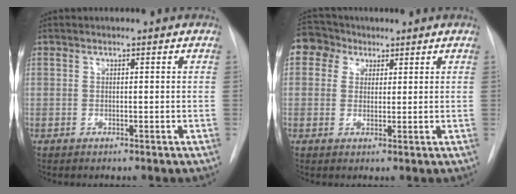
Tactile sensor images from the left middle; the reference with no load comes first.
{"total": 6.2, "force": [3.0, 5.3, 1.3], "torque": [-0.026, 0.031, 0.056]}